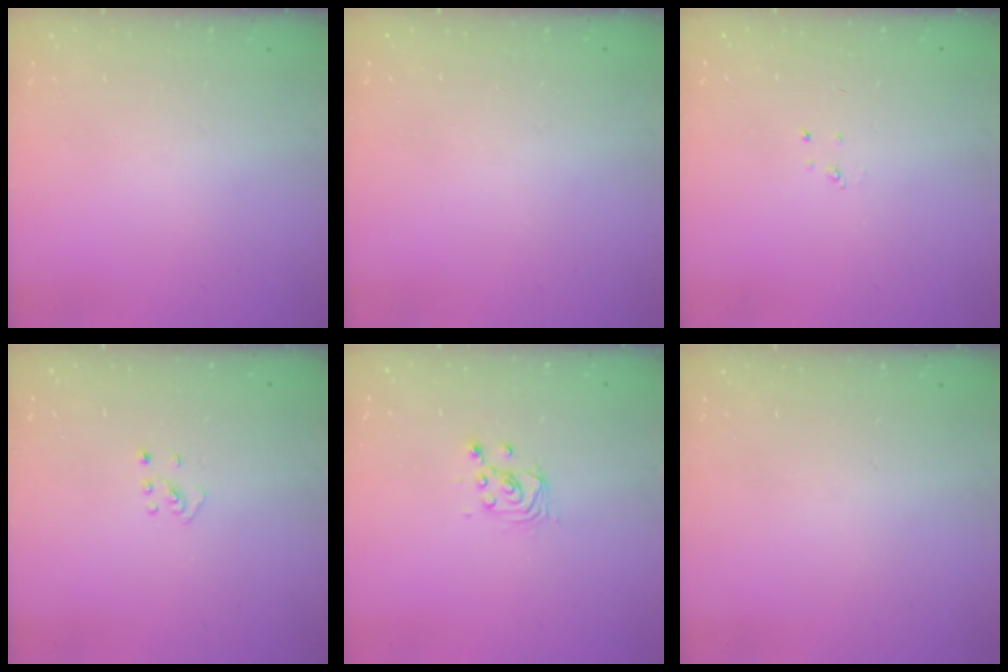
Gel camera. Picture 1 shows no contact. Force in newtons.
{"total": 0.0}
{"total": 2.3, "press": 2.3, "slide": 0.3}
{"total": 2.7, "press": 2.7, "slide": 0.5}
{"total": 2.6, "press": 2.6, "slide": 0.1}
{"total": 0.0}